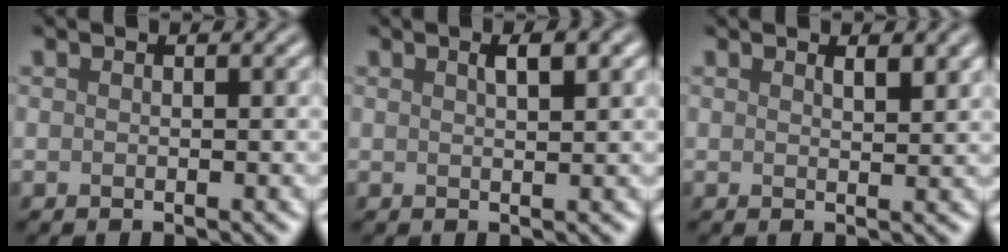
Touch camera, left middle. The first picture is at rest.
{"total": 2.0, "force": [1.0, 0.6, 1.6], "torque": [-0.018, 0.006, 0.014]}
{"total": 1.6, "force": [1.1, 0.5, 1.1], "torque": [-0.014, -0.001, 0.019]}